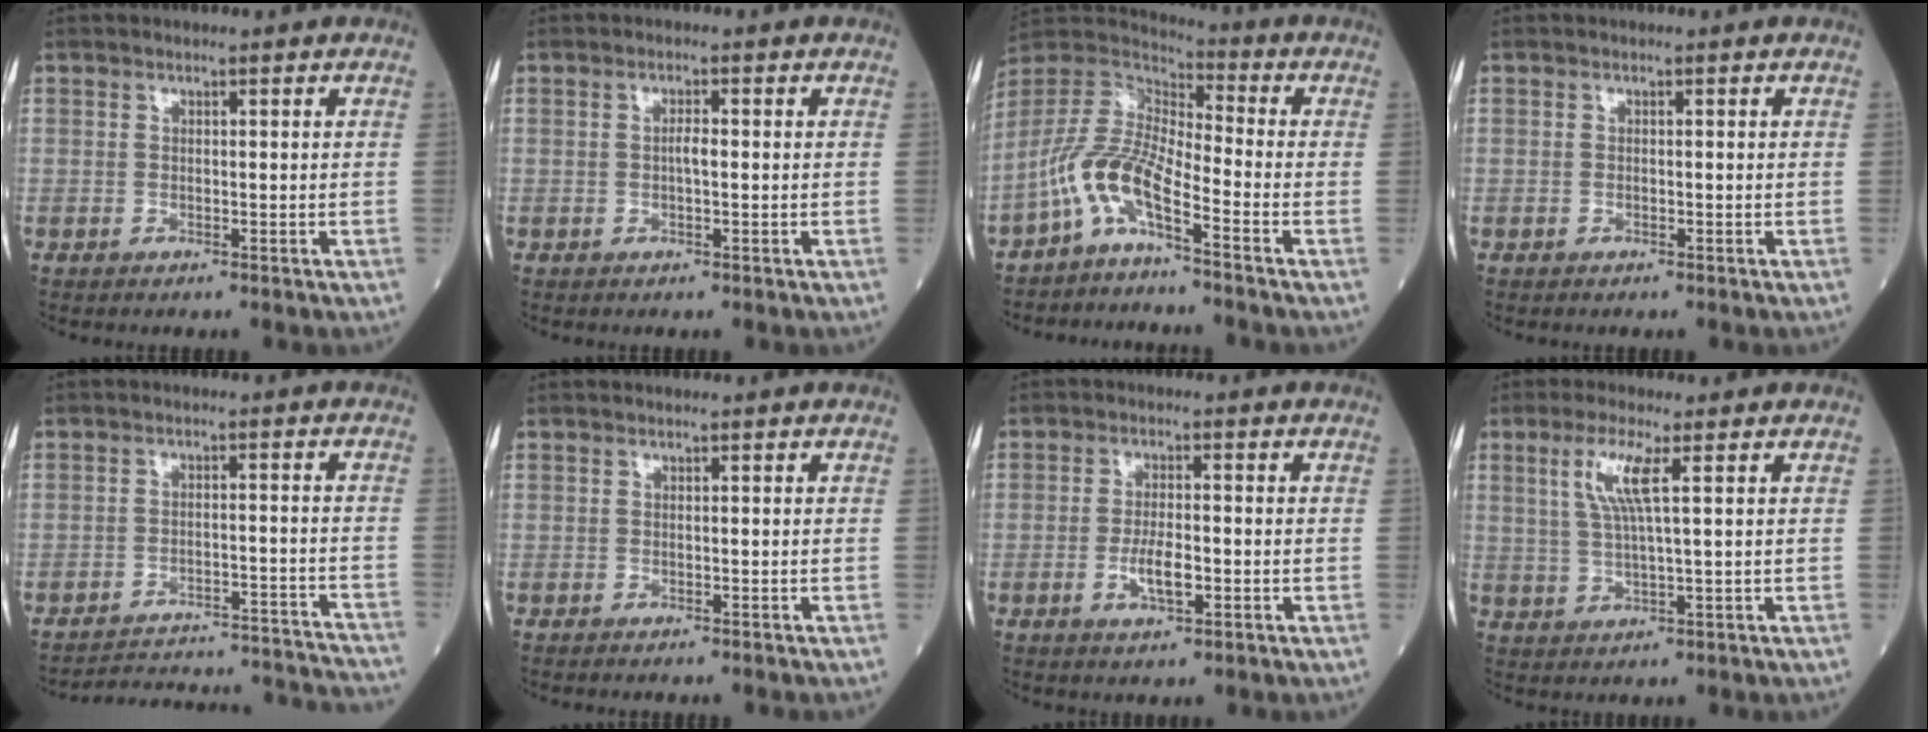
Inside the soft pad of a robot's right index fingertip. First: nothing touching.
{"total": 1.5, "force": [-0.1, 0.3, 1.5], "torque": [-0.029, 0.003, -0.003]}
{"total": 8.9, "force": [-5.3, 1.9, 6.9], "torque": [-0.160, 0.013, -0.115]}
{"total": 0.0}
{"total": 20.2, "force": [-19.9, -0.1, 3.5], "torque": [-0.040, -0.001, -0.254]}
{"total": 1.8, "force": [-1.6, 0.0, 0.7], "torque": [-0.008, -0.001, -0.021]}
{"total": 4.5, "force": [-1.3, 1.3, 4.1], "torque": [-0.078, 0.000, -0.021]}
{"total": 5.8, "force": [2.1, 0.1, 5.4], "torque": [-0.115, 0.003, 0.044]}